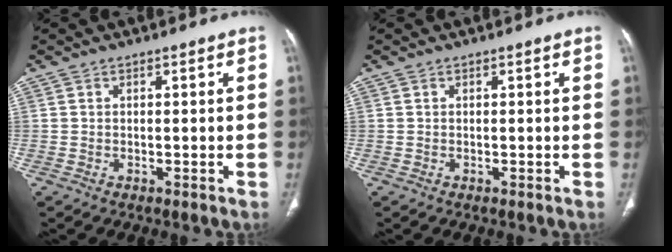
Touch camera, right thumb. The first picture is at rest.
{"total": 0.0}